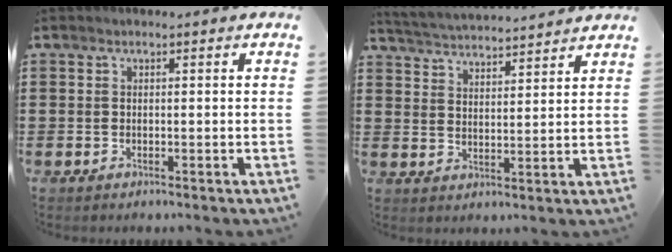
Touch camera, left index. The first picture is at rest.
{"total": 3.4, "force": [3.4, -0.5, -0.3], "torque": [-0.013, -0.026, 0.055]}